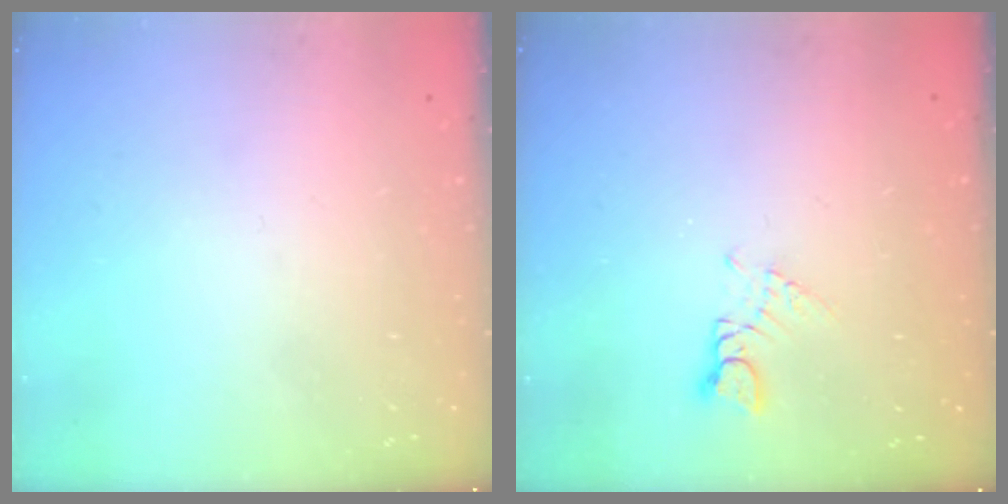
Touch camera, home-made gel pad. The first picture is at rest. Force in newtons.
{"total": 1.6, "press": 1.6, "slide": 0.2}